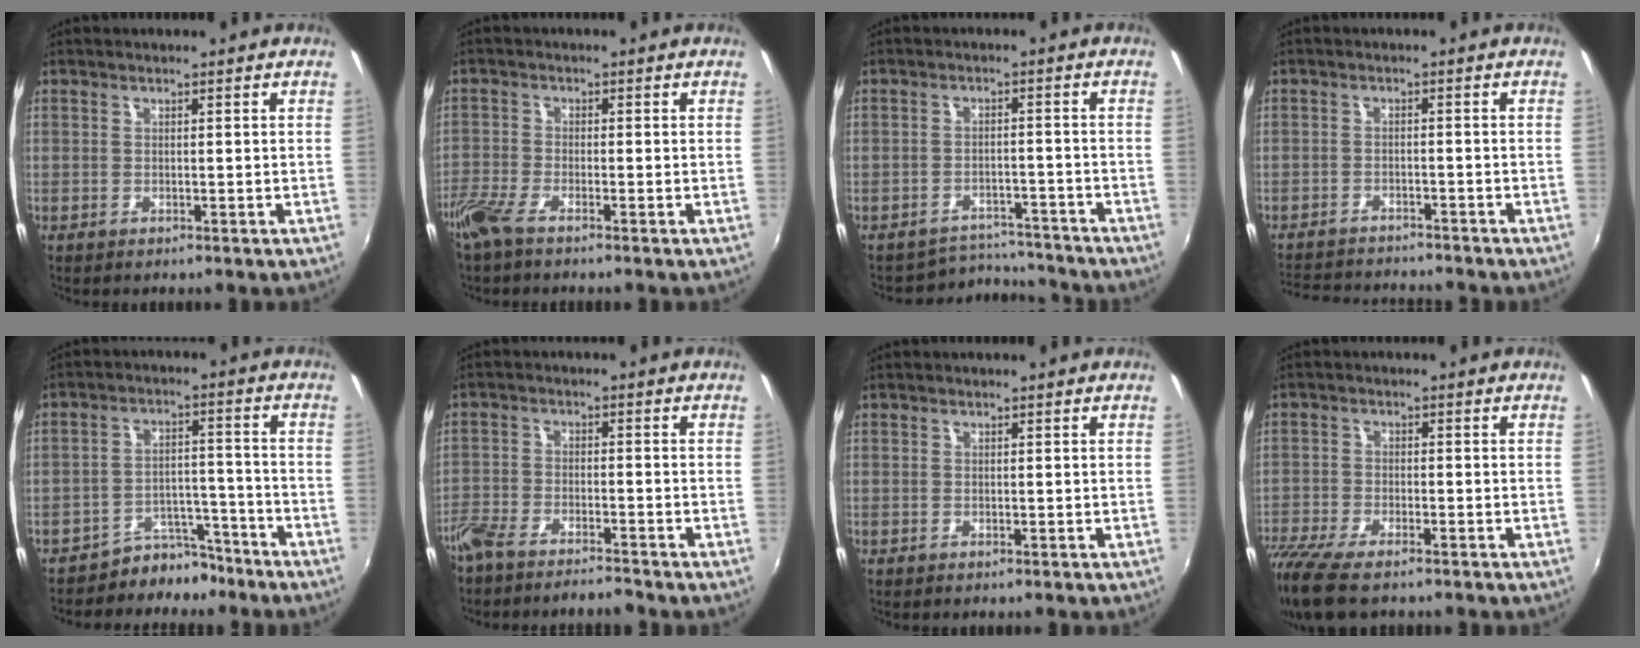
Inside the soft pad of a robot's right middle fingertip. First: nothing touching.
{"total": 4.6, "force": [-3.7, 0.8, 2.7], "torque": [-0.072, -0.011, -0.078]}
{"total": 8.0, "force": [-7.8, 2.0, -0.2], "torque": [-0.011, 0.015, -0.111]}
{"total": 10.8, "force": [-10.0, 2.3, 3.5], "torque": [-0.090, -0.007, -0.154]}
{"total": 7.0, "force": [-6.0, 3.5, 0.3], "torque": [0.002, 0.032, -0.085]}
{"total": 7.6, "force": [-6.9, 1.6, 2.9], "torque": [-0.080, -0.014, -0.125]}
{"total": 0.0}
{"total": 13.1, "force": [-9.9, 4.1, 7.6], "torque": [-0.184, -0.059, -0.178]}